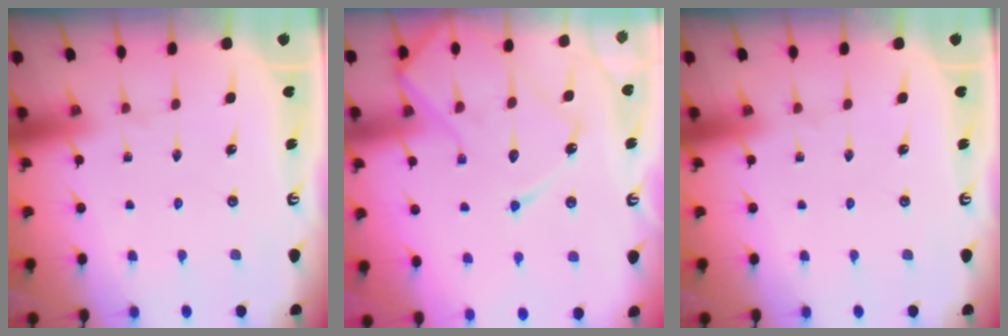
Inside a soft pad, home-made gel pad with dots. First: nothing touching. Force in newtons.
{"total": 15.1, "press": 15.0, "slide": 1.5}
{"total": 0.0}